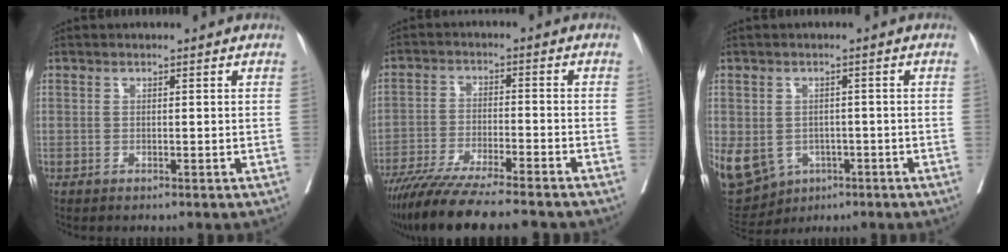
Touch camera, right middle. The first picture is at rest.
{"total": 15.6, "force": [-13.3, 0.8, 8.1], "torque": [-0.134, -0.037, -0.213]}
{"total": 19.3, "force": [-6.9, 16.1, 8.2], "torque": [-0.257, -0.005, -0.084]}